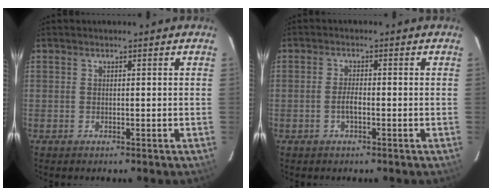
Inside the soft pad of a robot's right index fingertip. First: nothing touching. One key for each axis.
{"total": 2.3, "fx": -0.8, "fy": 0.7, "fz": 2.1, "tx": -0.043, "ty": 0.002, "tz": -0.016}